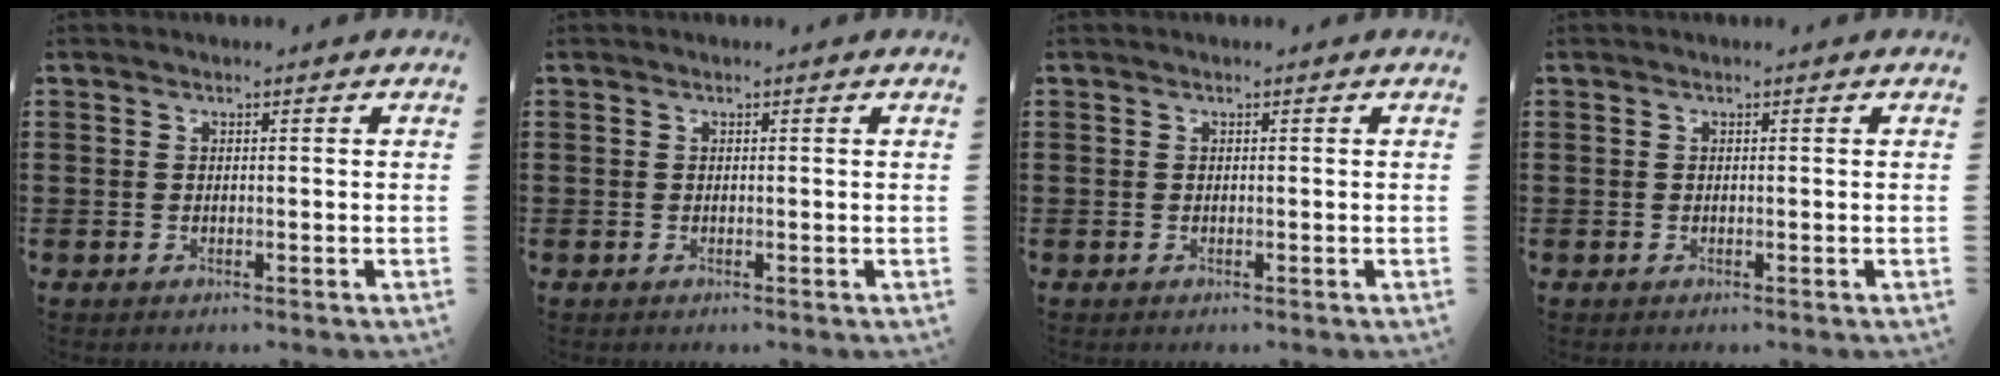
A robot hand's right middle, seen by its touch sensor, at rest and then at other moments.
{"total": 0.0}
{"total": 0.0}
{"total": 0.0}